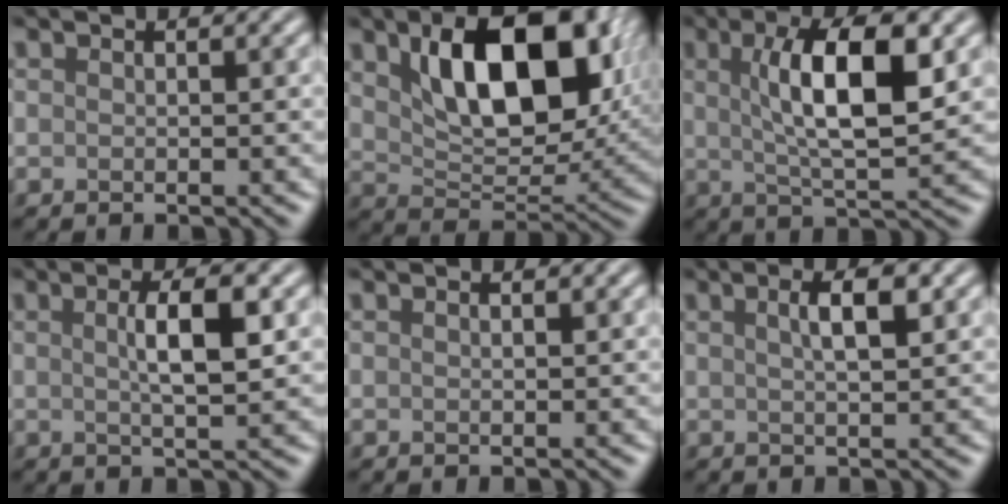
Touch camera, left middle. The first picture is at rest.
{"total": 10.1, "force": [2.9, 5.5, 8.0], "torque": [-0.129, 0.003, 0.060]}
{"total": 7.7, "force": [1.2, 2.0, 7.3], "torque": [-0.118, 0.006, 0.029]}
{"total": 3.7, "force": [0.2, 0.6, 3.6], "torque": [-0.062, 0.007, 0.010]}
{"total": 1.3, "force": [0.6, 0.6, 1.0], "torque": [-0.003, 0.010, -0.009]}
{"total": 2.6, "force": [0.5, 0.6, 2.5], "torque": [-0.035, 0.012, 0.013]}